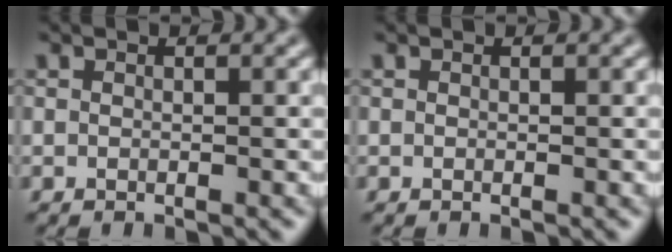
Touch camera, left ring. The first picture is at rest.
{"total": 0.0}